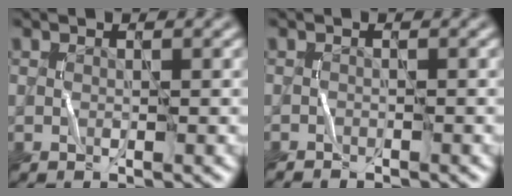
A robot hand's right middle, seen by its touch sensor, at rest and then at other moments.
{"total": 0.8, "force": [-0.8, -0.1, -0.2], "torque": [0.001, 0.002, -0.014]}